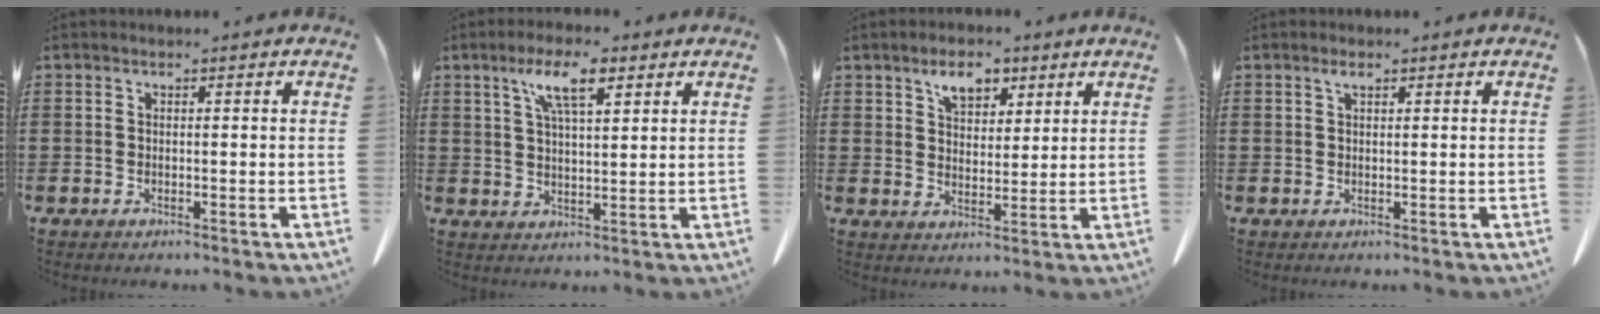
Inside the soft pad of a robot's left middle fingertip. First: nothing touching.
{"total": 7.3, "force": [4.1, 1.9, 5.7], "torque": [-0.115, 0.005, 0.069]}
{"total": 5.2, "force": [3.5, 2.8, 2.6], "torque": [-0.047, 0.005, 0.060]}
{"total": 1.2, "force": [0.6, 0.4, 0.9], "torque": [-0.020, 0.001, 0.011]}